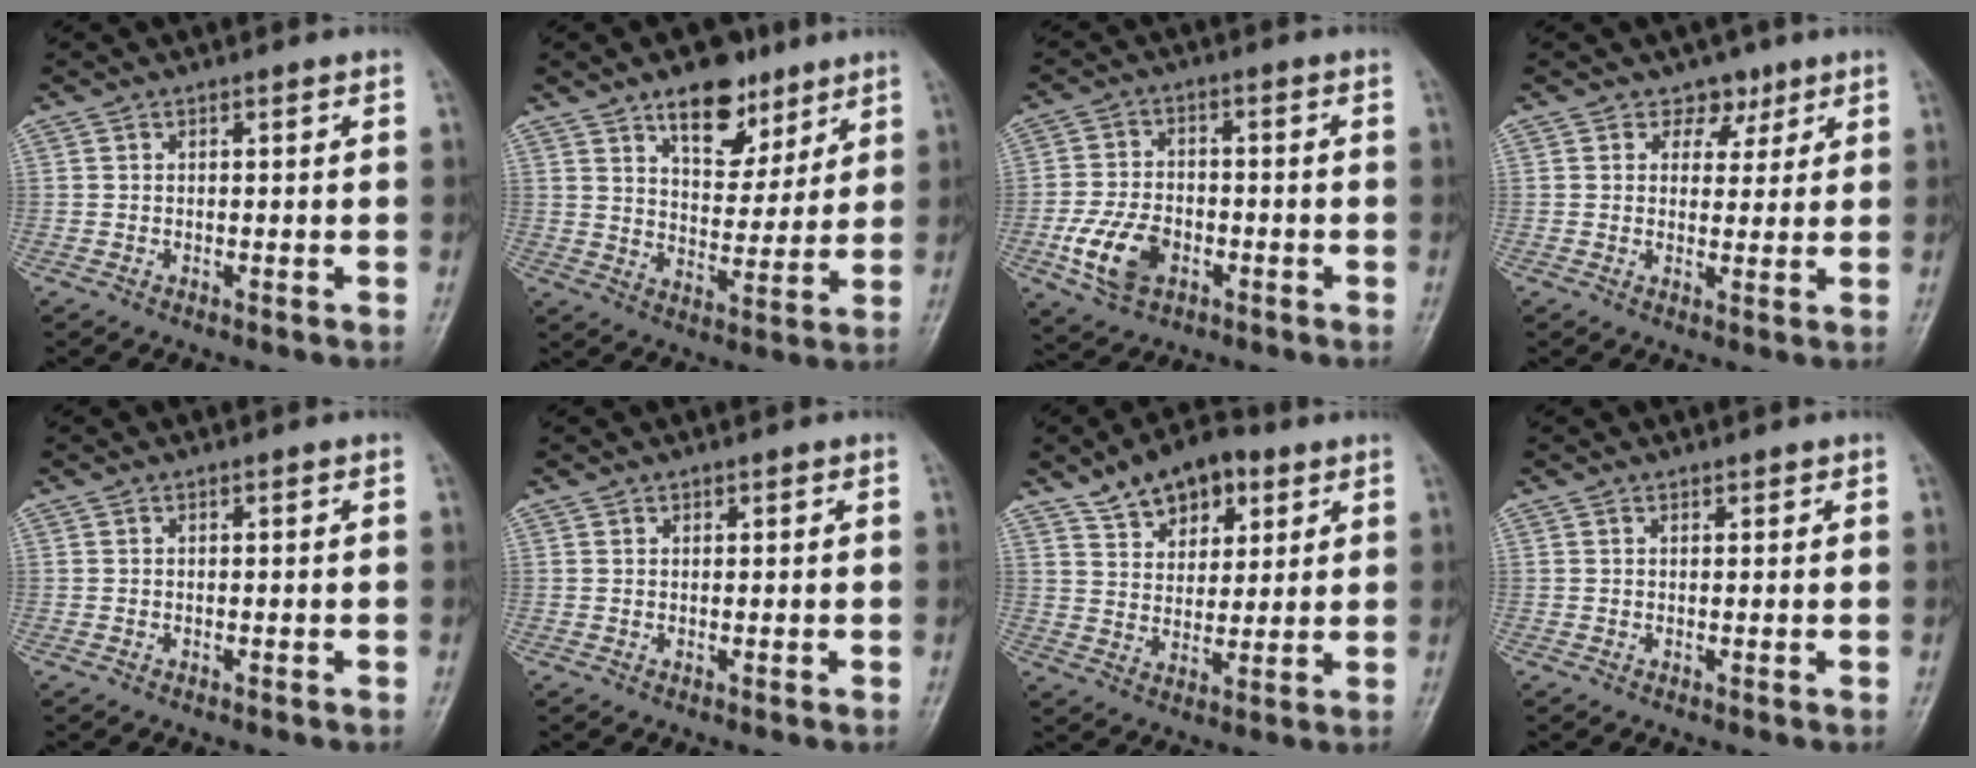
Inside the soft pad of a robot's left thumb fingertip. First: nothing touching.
{"total": 11.9, "force": [7.6, 6.6, 6.4], "torque": [-0.060, -0.043, 0.120]}
{"total": 9.5, "force": [-3.4, 6.3, 6.3], "torque": [-0.114, 0.012, -0.062]}
{"total": 3.9, "force": [2.4, 3.0, 0.6], "torque": [0.021, -0.010, 0.032]}
{"total": 0.0}
{"total": 0.5, "force": [0.4, 0.3, 0.0], "torque": [0.002, -0.003, 0.005]}
{"total": 11.4, "force": [6.7, 6.8, 6.2], "torque": [-0.062, -0.024, 0.109]}
{"total": 0.7, "force": [0.6, 0.4, 0.1], "torque": [0.002, -0.004, 0.006]}